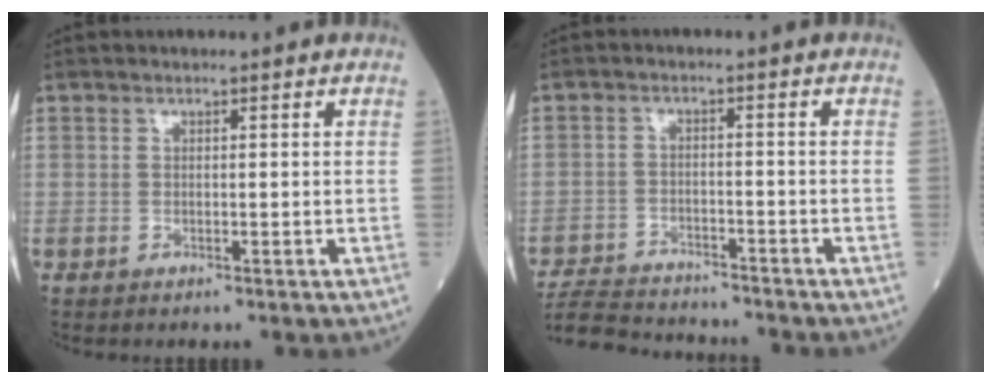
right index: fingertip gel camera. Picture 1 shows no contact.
{"total": 12.1, "force": [-11.5, 1.8, 3.3], "torque": [-0.064, 0.002, -0.179]}